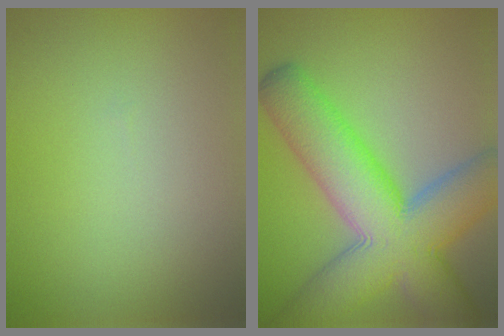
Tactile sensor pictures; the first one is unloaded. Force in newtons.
{"total": 12.5, "press": 12.4, "slide": 0.5}